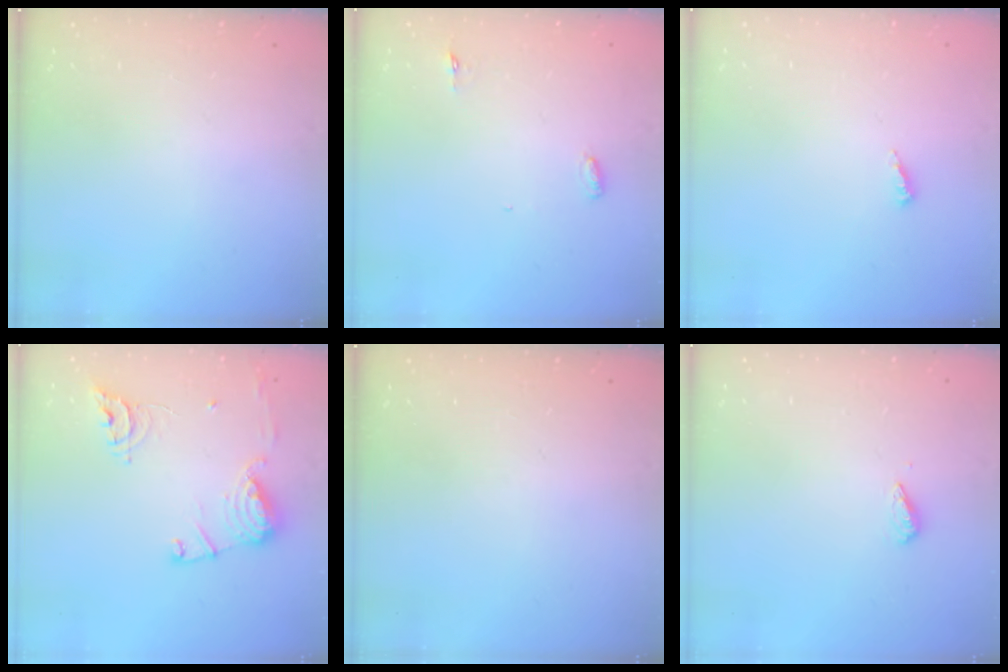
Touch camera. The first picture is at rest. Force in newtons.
{"total": 3.0, "press": 2.8, "slide": 0.9}
{"total": 3.9, "press": 3.9, "slide": 0.2}
{"total": 15.3, "press": 15.2, "slide": 1.4}
{"total": 0.0}
{"total": 2.9, "press": 2.9, "slide": 0.4}